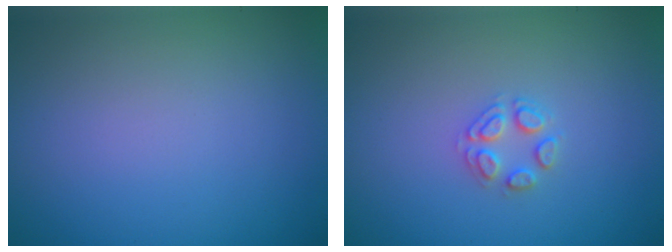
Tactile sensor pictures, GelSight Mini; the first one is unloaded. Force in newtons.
{"total": 2.0, "press": 2.0, "slide": 0.1}